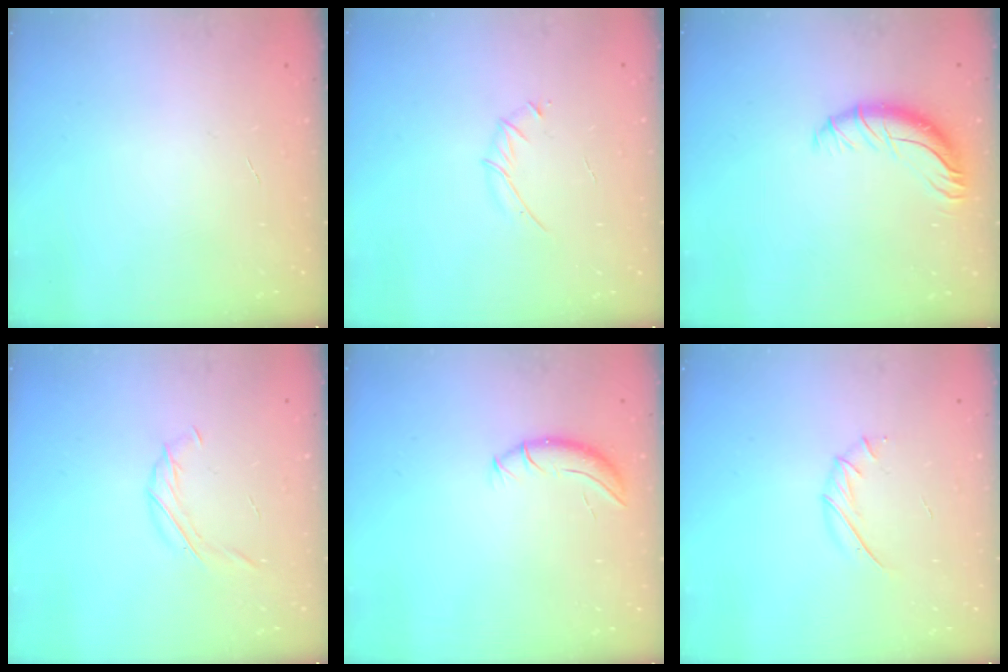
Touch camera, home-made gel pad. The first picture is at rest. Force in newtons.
{"total": 3.3, "press": 3.2, "slide": 0.9}
{"total": 10.4, "press": 10.1, "slide": 2.2}
{"total": 7.5, "press": 7.2, "slide": 2.1}
{"total": 7.3, "press": 7.3, "slide": 0.2}
{"total": 5.8, "press": 5.8, "slide": 0.5}